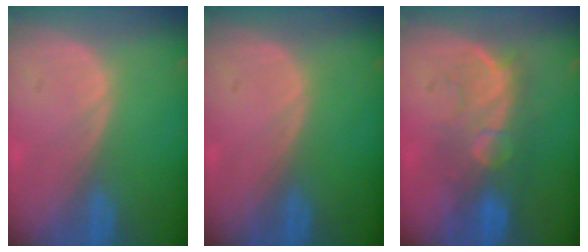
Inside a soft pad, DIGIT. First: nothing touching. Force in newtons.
{"total": 0.0}
{"total": 8.1, "press": 7.9, "slide": 1.8}